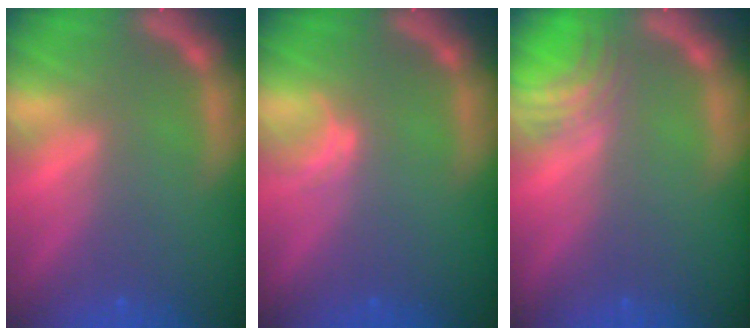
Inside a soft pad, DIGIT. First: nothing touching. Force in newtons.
{"total": 1.0}
{"total": 3.4}